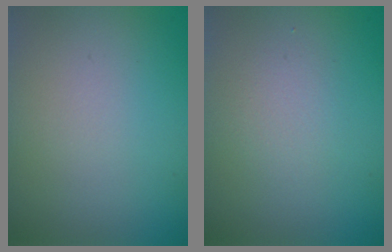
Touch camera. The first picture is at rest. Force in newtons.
{"total": 1.3, "press": 1.3, "slide": 0.1}